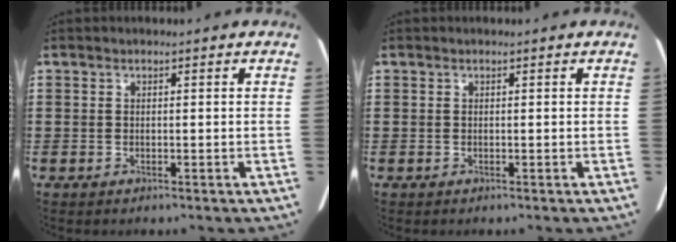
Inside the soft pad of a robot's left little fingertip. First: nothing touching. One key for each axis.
{"total": 0.0}